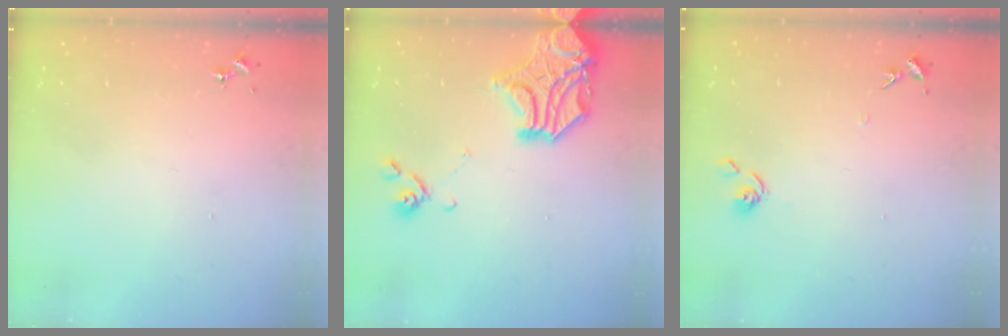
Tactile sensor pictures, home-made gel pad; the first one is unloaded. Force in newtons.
{"total": 15.9, "press": 15.6, "slide": 2.9}
{"total": 6.7, "press": 6.7, "slide": 0.6}